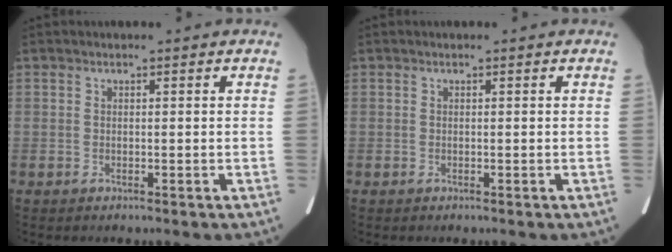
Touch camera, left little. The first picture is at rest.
{"total": 0.0}